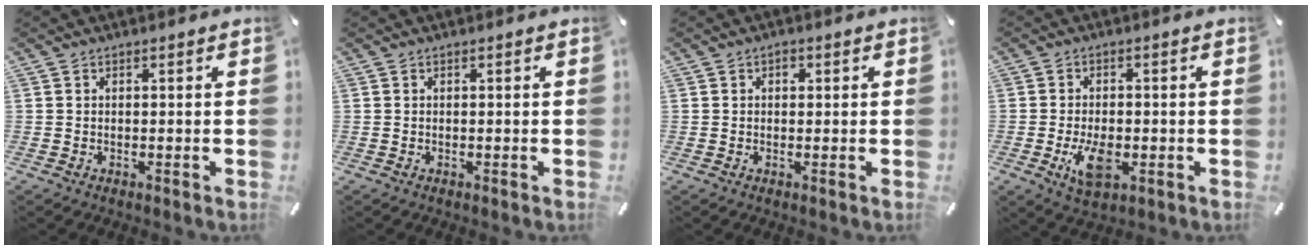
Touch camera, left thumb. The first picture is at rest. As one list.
[{"total": 0.0}, {"total": 1.3, "force": [0.3, 1.0, 0.7], "torque": [-0.005, 0.003, 0.003]}, {"total": 7.5, "force": [-2.0, 4.3, 5.9], "torque": [-0.112, -0.003, -0.039]}]